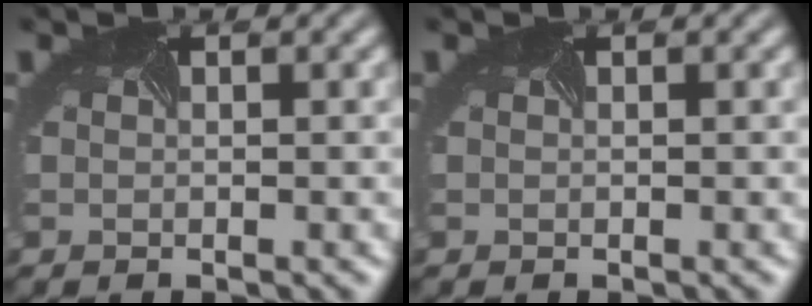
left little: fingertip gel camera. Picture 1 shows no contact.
{"total": 0.0}